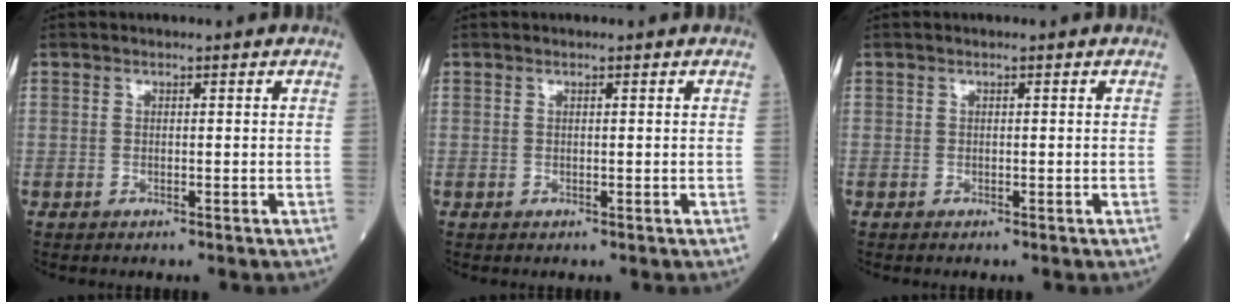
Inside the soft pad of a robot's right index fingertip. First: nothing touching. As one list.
[{"total": 0.0}, {"total": 0.0}]